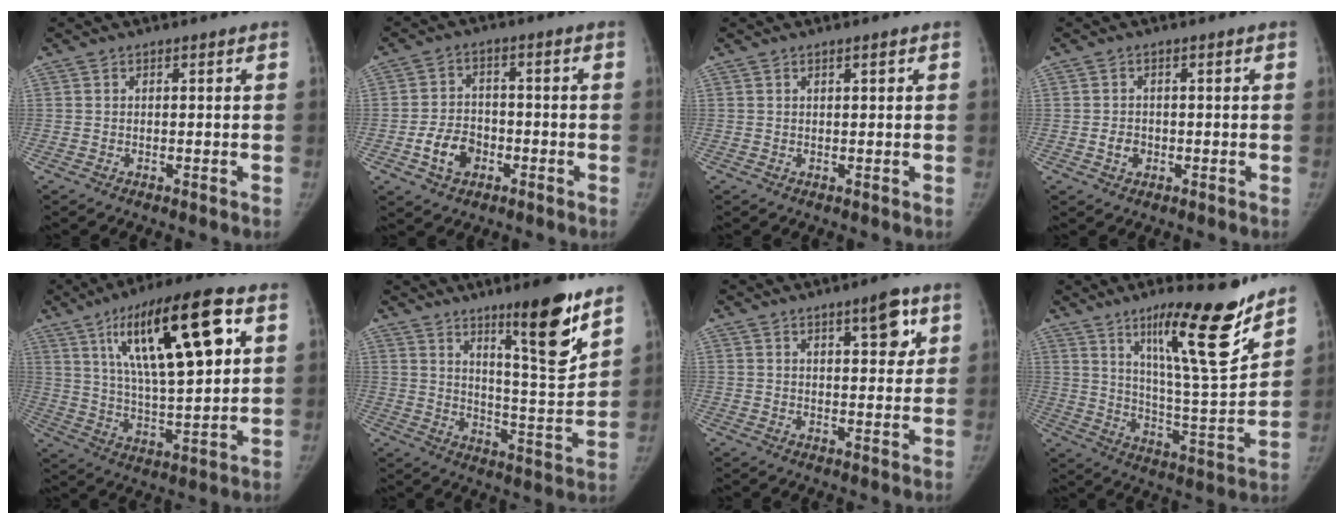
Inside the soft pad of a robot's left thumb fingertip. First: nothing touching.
{"total": 7.2, "force": [-3.0, 5.4, 3.7], "torque": [-0.050, 0.021, -0.051]}
{"total": 0.7, "force": [0.4, 0.1, 0.6], "torque": [-0.006, -0.001, 0.007]}
{"total": 2.5, "force": [-0.8, 2.1, 1.1], "torque": [-0.011, 0.006, -0.012]}
{"total": 22.6, "force": [8.6, 6.5, 19.8], "torque": [-0.312, -0.016, 0.144]}
{"total": 15.0, "force": [9.7, 2.1, 11.3], "torque": [-0.150, -0.079, 0.160]}
{"total": 6.6, "force": [3.4, 2.3, 5.1], "torque": [-0.052, -0.017, 0.046]}
{"total": 19.4, "force": [12.8, 2.9, 14.3], "torque": [-0.190, -0.088, 0.210]}